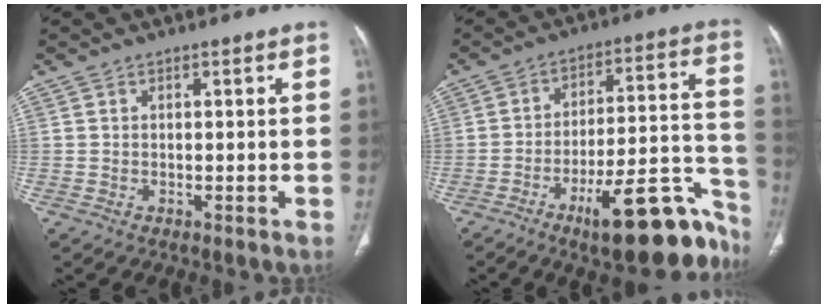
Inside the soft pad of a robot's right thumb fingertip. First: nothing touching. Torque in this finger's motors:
{"motor_torque": [2.48, 2.52, 1.14, -1.36, 0.33]}